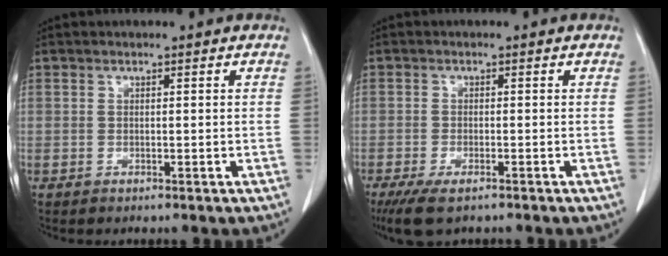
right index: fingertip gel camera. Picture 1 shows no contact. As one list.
[{"total": 5.7, "force": [-4.1, 1.5, 3.6], "torque": [-0.063, -0.014, -0.067]}]